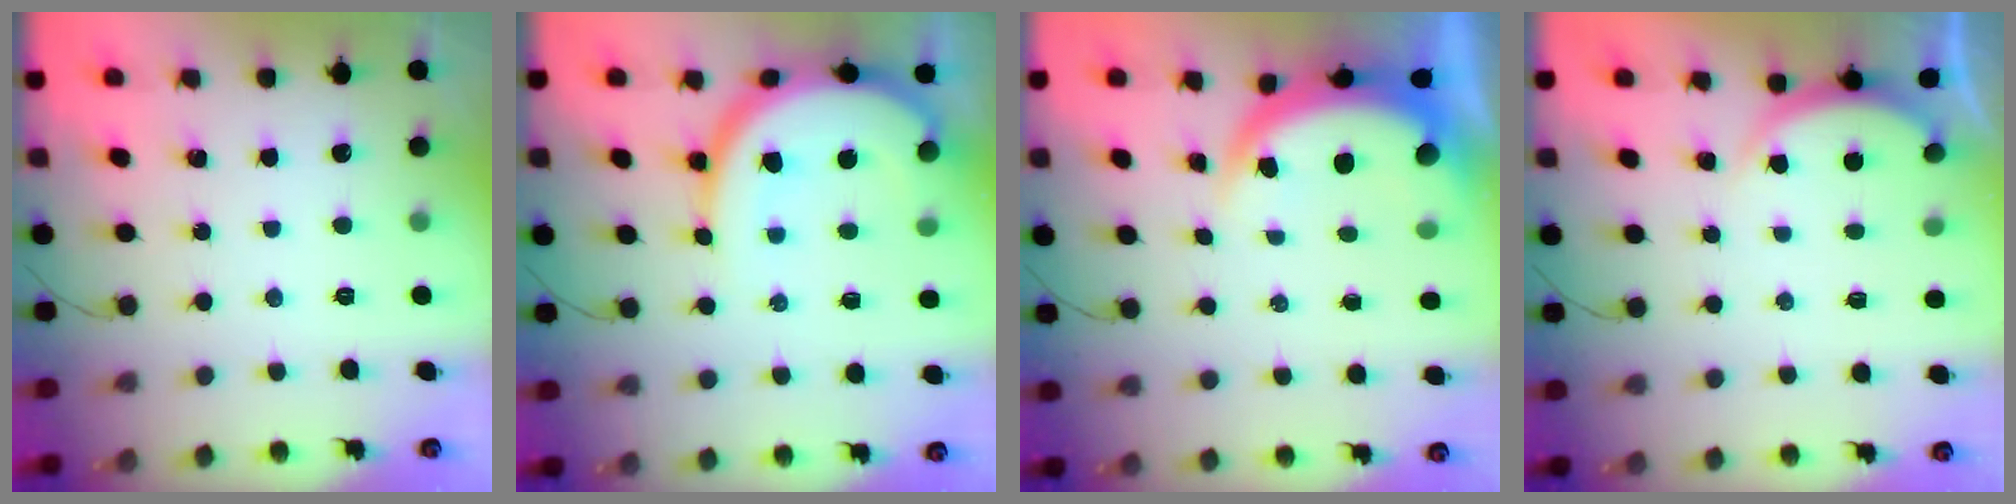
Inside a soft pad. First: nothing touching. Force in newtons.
{"total": 13.8, "press": 13.7, "slide": 1.5}
{"total": 5.7, "press": 5.7, "slide": 0.8}
{"total": 2.1, "press": 2.0, "slide": 0.5}